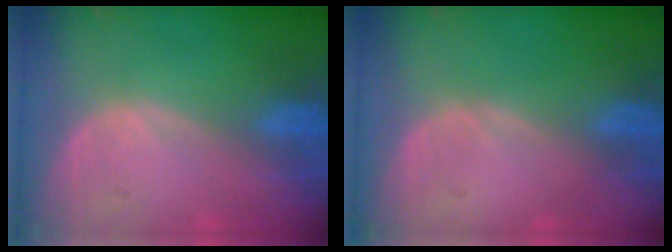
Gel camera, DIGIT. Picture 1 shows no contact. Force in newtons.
{"total": 0.0}